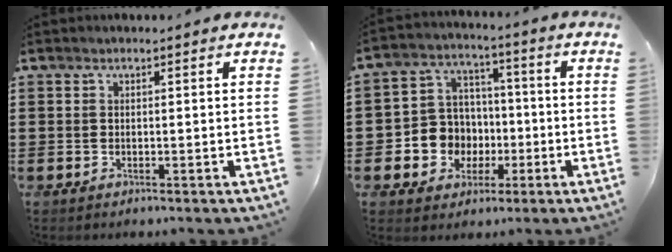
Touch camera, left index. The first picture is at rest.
{"total": 8.0, "force": [-1.4, 7.6, 1.8], "torque": [-0.073, 0.011, -0.020]}